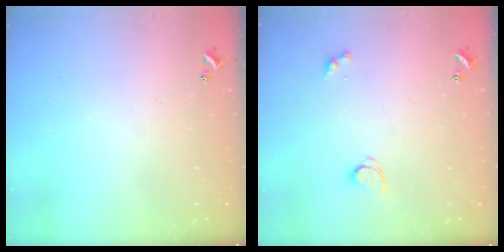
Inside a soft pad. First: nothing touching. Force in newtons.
{"total": 2.8, "press": 2.8, "slide": 0.3}